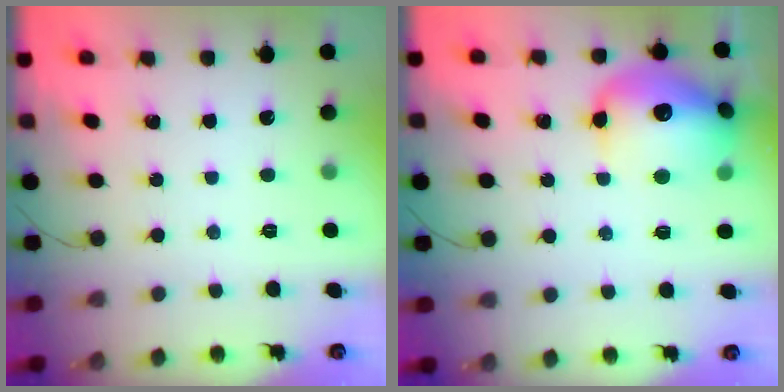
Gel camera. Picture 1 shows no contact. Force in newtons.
{"total": 17.6, "press": 17.4, "slide": 2.4}